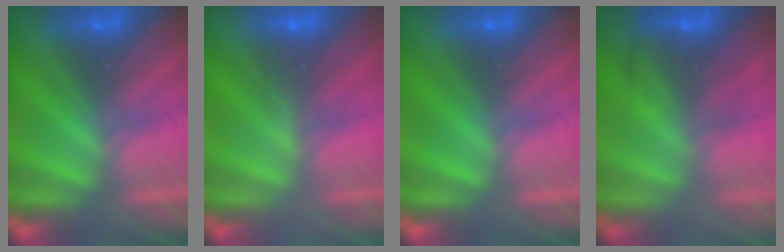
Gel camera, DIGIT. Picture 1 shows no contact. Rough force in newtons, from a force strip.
{"total": 3.1}
{"total": 0.0}
{"total": 2.2}